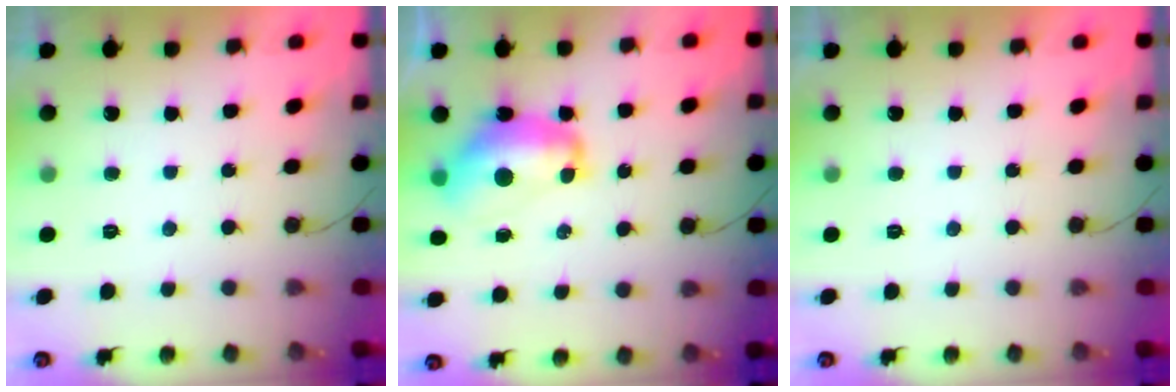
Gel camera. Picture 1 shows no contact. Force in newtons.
{"total": 12.6, "press": 12.5, "slide": 1.5}
{"total": 0.0}